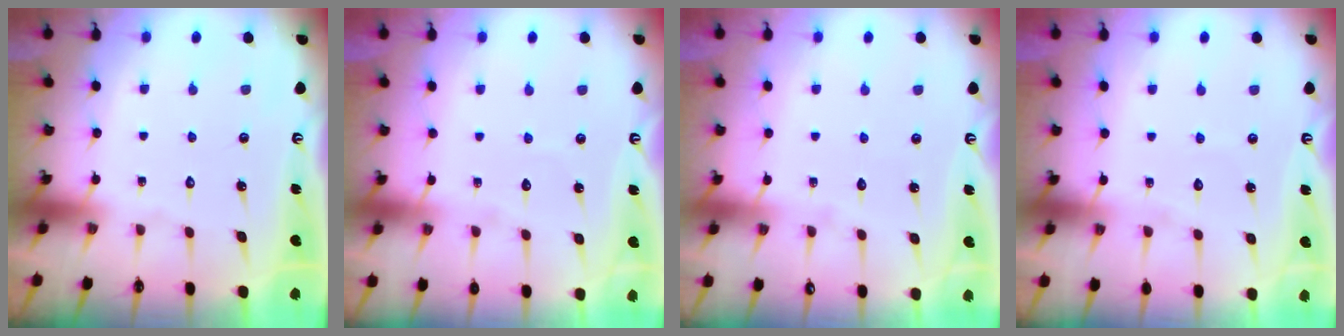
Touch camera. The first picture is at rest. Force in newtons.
{"total": 2.6, "press": 2.6, "slide": 0.3}
{"total": 2.1, "press": 2.1, "slide": 0.2}
{"total": 2.6, "press": 2.5, "slide": 0.2}